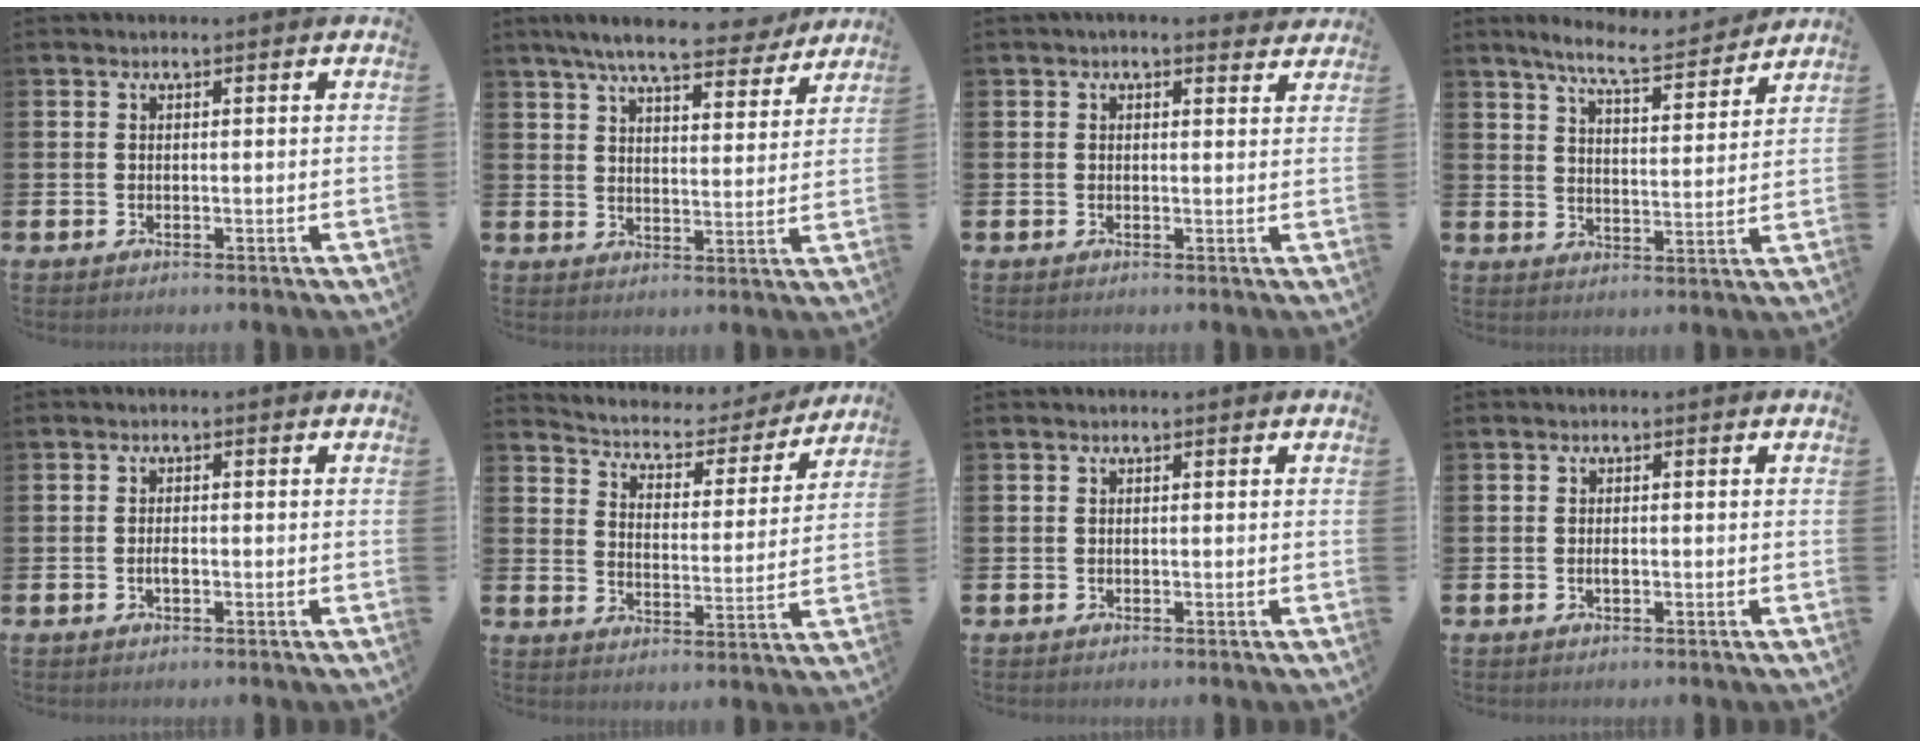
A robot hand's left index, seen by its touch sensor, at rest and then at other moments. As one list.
[{"total": 8.2, "force": [7.4, 1.5, 3.3], "torque": [-0.072, -0.036, 0.127]}, {"total": 1.9, "force": [1.8, 0.5, 0.4], "torque": [-0.004, -0.005, 0.031]}, {"total": 7.6, "force": [7.0, 0.6, 2.9], "torque": [-0.079, -0.039, 0.122]}, {"total": 1.2, "force": [-0.3, 0.5, 1.1], "torque": [-0.015, -0.002, -0.008]}, {"total": 4.7, "force": [4.2, 1.7, 0.9], "torque": [-0.051, -0.034, 0.066]}, {"total": 0.0}, {"total": 0.7, "force": [-0.1, 0.3, 0.6], "torque": [-0.017, 0.001, -0.003]}]